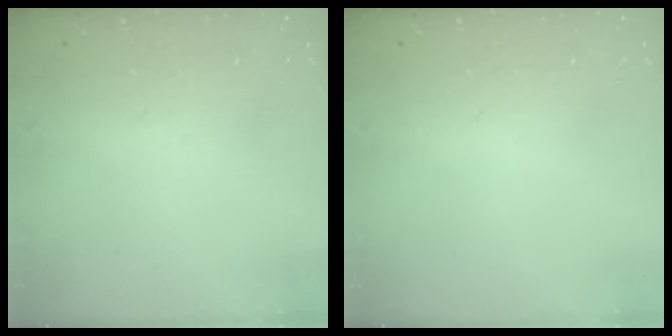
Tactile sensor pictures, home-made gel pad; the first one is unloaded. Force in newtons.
{"total": 0.0}